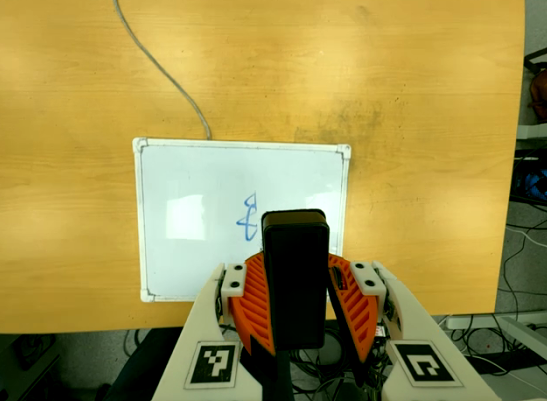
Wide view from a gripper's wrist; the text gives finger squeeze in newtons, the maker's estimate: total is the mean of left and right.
{"total": 7.2, "left": 8.0, "right": 6.5}